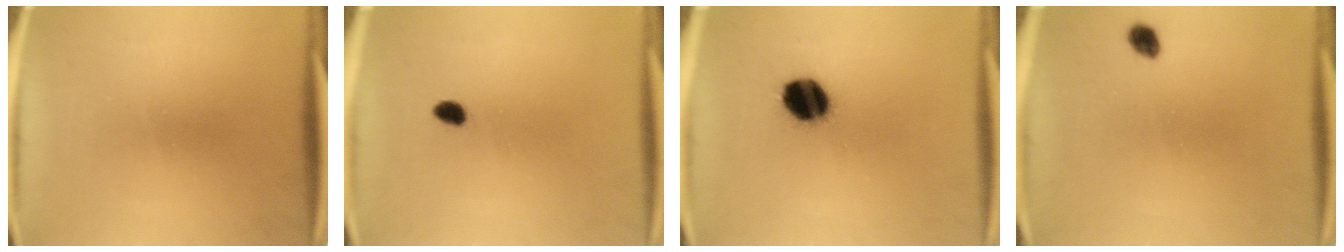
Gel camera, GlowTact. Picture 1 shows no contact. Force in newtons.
{"total": 2.0}
{"total": 10.8}
{"total": 1.9}